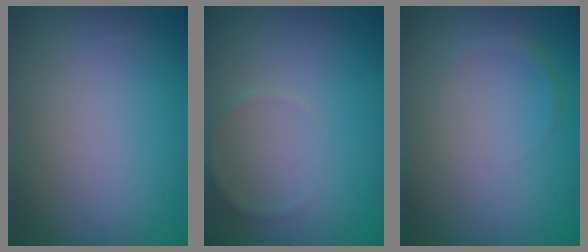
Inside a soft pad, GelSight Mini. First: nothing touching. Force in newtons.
{"total": 0.7, "press": 0.7, "slide": 0.0}
{"total": 0.7, "press": 0.7, "slide": 0.1}